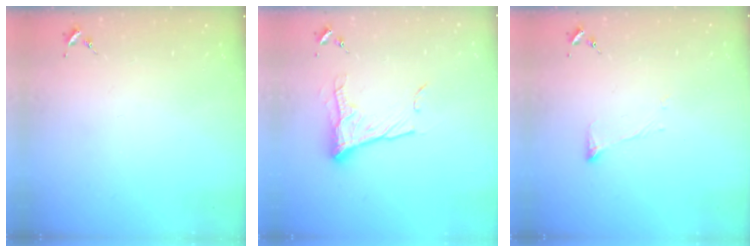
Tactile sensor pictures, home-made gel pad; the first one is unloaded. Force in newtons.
{"total": 12.0, "press": 12.0, "slide": 0.7}
{"total": 5.5, "press": 5.5, "slide": 0.7}